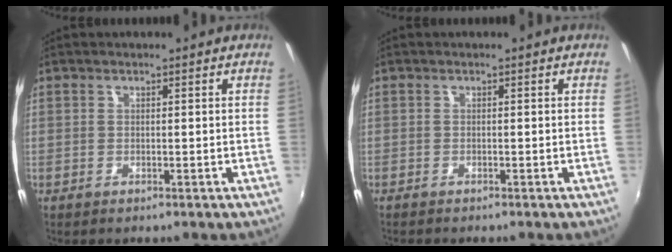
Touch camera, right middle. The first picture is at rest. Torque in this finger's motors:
{"motor_torque": [1.07, -1.07, 0.13, 0.04]}